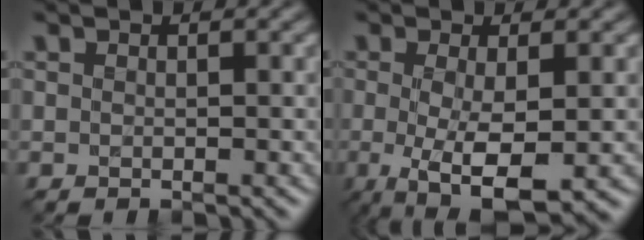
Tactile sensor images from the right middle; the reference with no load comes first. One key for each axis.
{"total": 5.8, "fx": -1.2, "fy": 1.6, "fz": 5.5, "tx": -0.106, "ty": -0.019, "tz": -0.016}